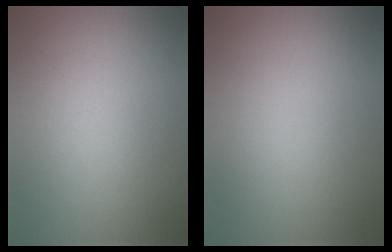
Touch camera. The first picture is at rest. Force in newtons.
{"total": 0.0}